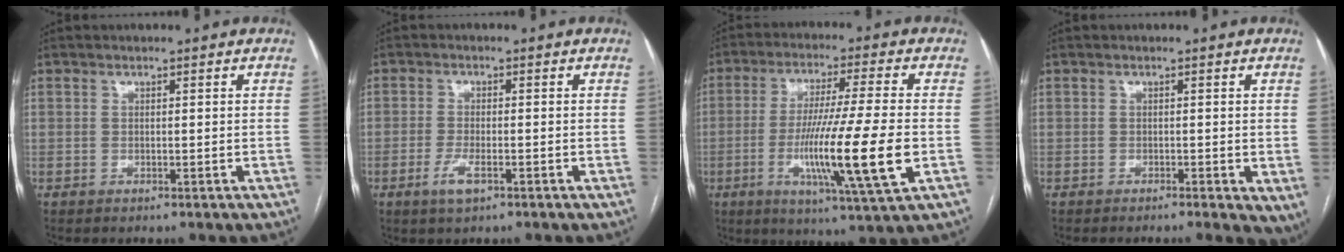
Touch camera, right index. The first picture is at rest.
{"total": 3.3, "force": [-1.7, 0.9, 2.7], "torque": [-0.057, -0.004, -0.033]}
{"total": 15.6, "force": [-3.6, -0.7, 15.1], "torque": [-0.277, -0.027, -0.067]}
{"total": 4.9, "force": [-2.6, 1.5, 3.9], "torque": [-0.037, -0.013, -0.045]}